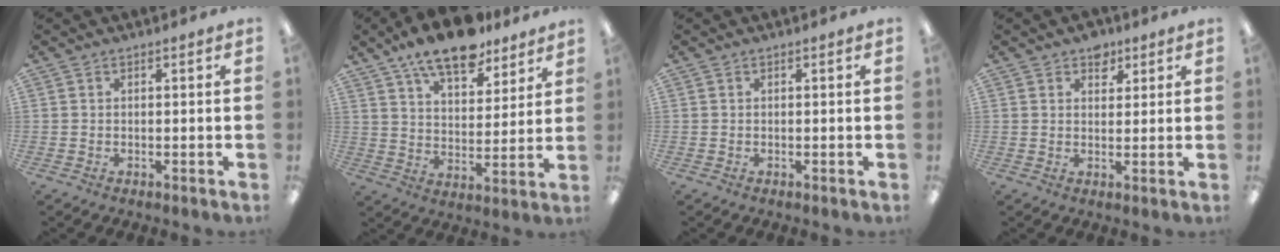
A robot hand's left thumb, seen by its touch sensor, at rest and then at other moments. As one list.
[{"total": 14.5, "force": [11.4, 5.6, 6.9], "torque": [-0.121, -0.058, 0.202]}, {"total": 0.0}, {"total": 4.4, "force": [3.0, 2.9, 1.4], "torque": [-0.003, -0.009, 0.050]}]